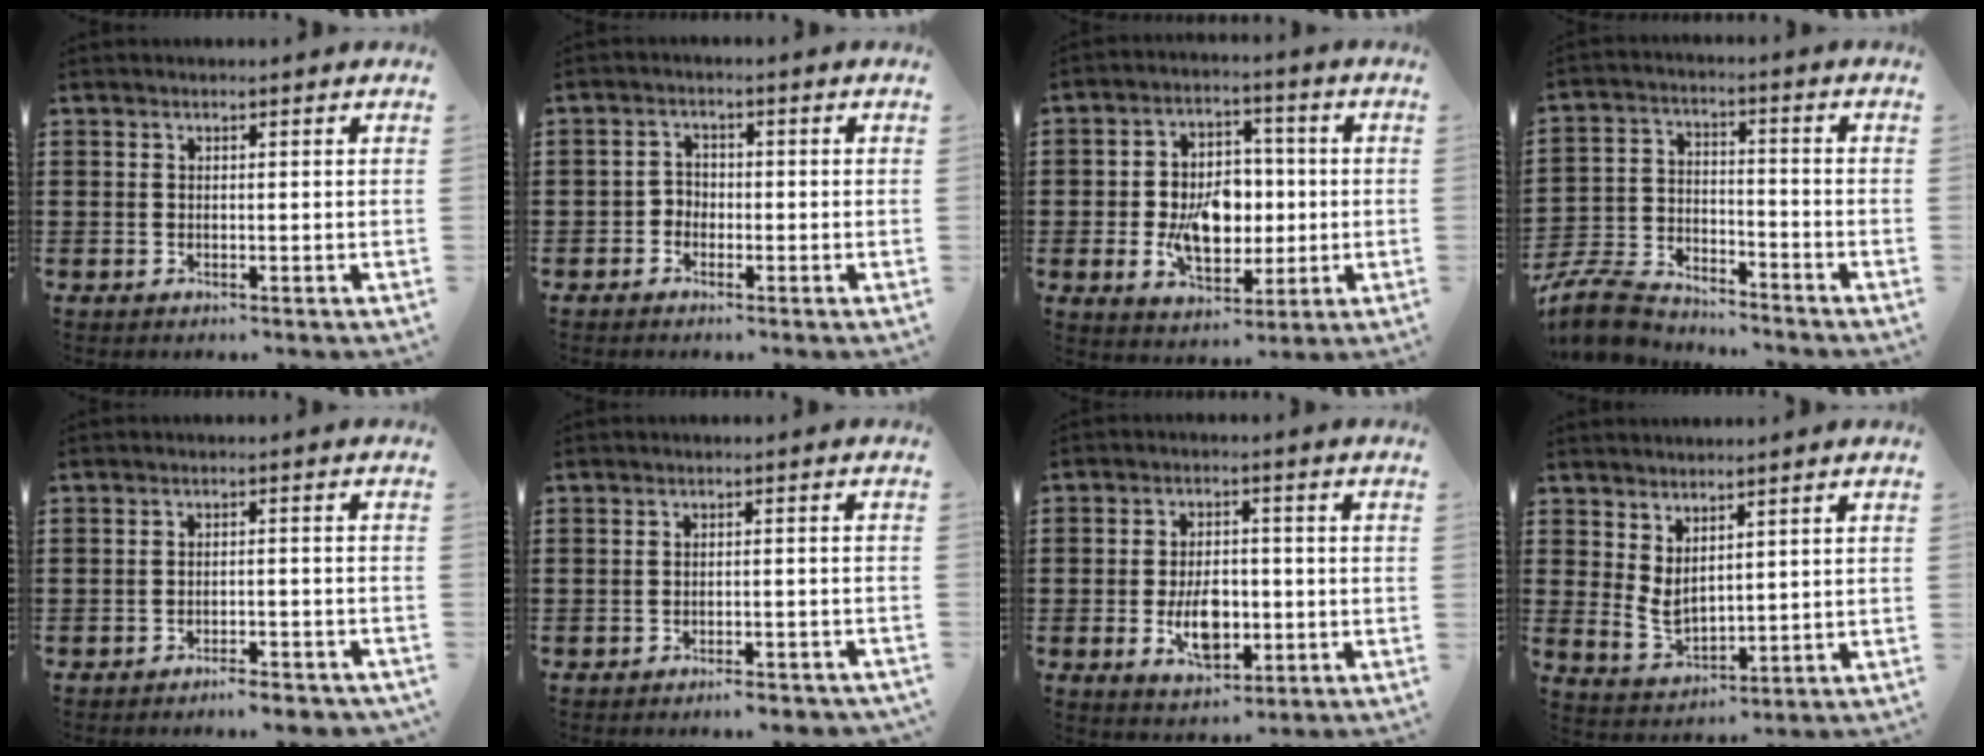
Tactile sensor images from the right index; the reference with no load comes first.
{"total": 1.8, "force": [-1.2, 1.3, 0.2], "torque": [-0.009, 0.005, -0.026]}
{"total": 9.3, "force": [-1.0, 6.3, 6.8], "torque": [-0.124, 0.011, -0.018]}
{"total": 7.7, "force": [-7.3, 1.8, 1.9], "torque": [-0.055, 0.012, -0.146]}
{"total": 2.8, "force": [-2.7, 0.0, 0.6], "torque": [-0.011, 0.001, -0.055]}
{"total": 2.1, "force": [-2.1, -0.1, 0.5], "torque": [-0.009, 0.001, -0.042]}
{"total": 6.9, "force": [-1.6, 4.0, 5.4], "torque": [-0.083, -0.006, -0.032]}
{"total": 3.3, "force": [2.0, 1.8, 1.9], "torque": [-0.052, -0.007, 0.036]}